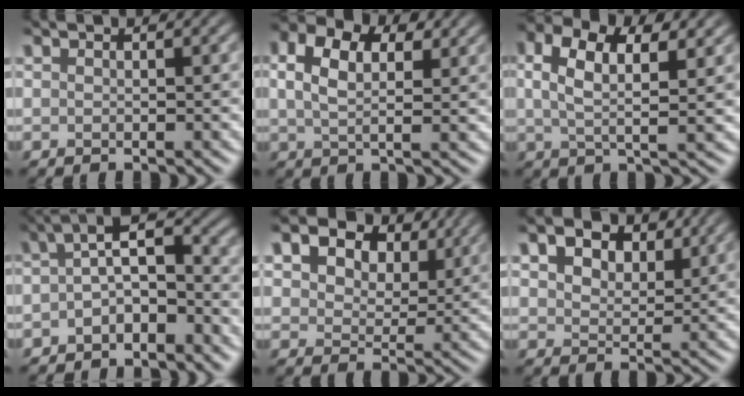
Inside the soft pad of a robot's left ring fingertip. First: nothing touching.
{"total": 6.7, "force": [2.8, 4.0, 4.7], "torque": [-0.100, 0.016, 0.033]}
{"total": 6.6, "force": [2.3, 2.9, 5.4], "torque": [-0.105, 0.005, 0.032]}
{"total": 4.7, "force": [-1.6, 2.0, 4.0], "torque": [-0.060, 0.016, -0.039]}
{"total": 11.3, "force": [6.6, 6.4, 6.5], "torque": [-0.110, 0.011, 0.099]}
{"total": 5.9, "force": [3.5, 3.3, 3.4], "torque": [-0.059, 0.009, 0.047]}